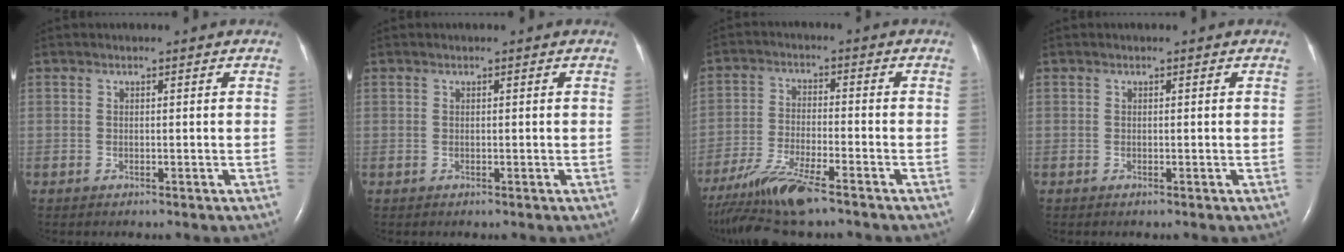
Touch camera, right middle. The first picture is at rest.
{"total": 0.0}
{"total": 10.9, "force": [-8.5, 0.9, 6.7], "torque": [-0.134, -0.031, -0.152]}
{"total": 0.0}